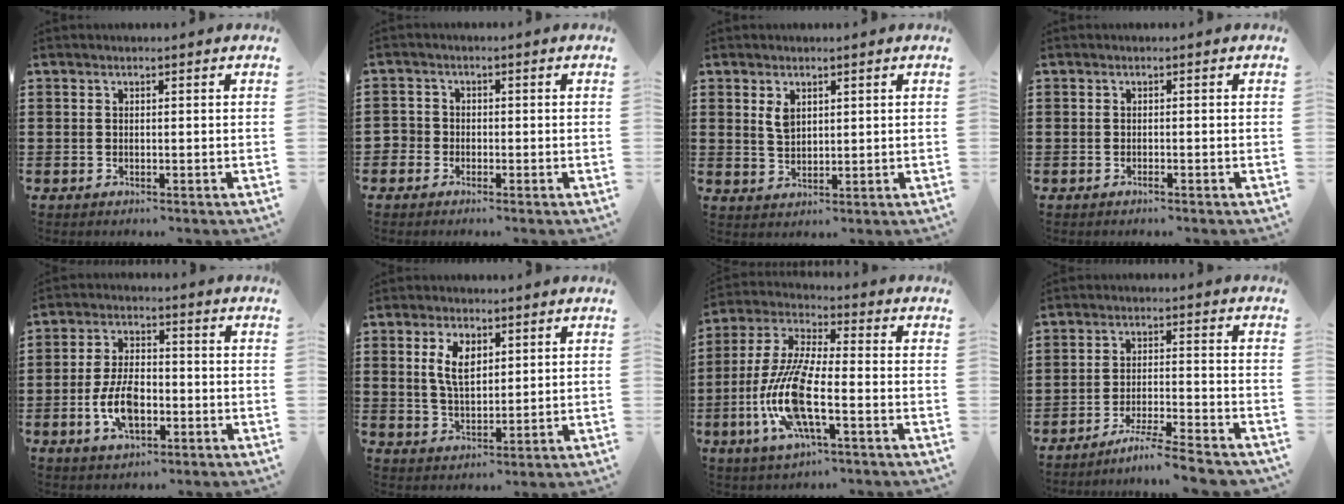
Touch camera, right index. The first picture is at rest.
{"total": 1.8, "force": [-1.2, 1.4, 0.0], "torque": [-0.008, 0.002, -0.028]}
{"total": 2.7, "force": [1.4, 1.5, 1.8], "torque": [-0.041, 0.002, 0.027]}
{"total": 0.6, "force": [-0.4, 0.0, 0.4], "torque": [-0.008, -0.004, -0.007]}
{"total": 6.9, "force": [-2.0, 3.5, 5.6], "torque": [-0.123, 0.002, -0.039]}
{"total": 5.7, "force": [2.1, 3.0, 4.3], "torque": [-0.087, 0.010, 0.034]}
{"total": 12.1, "force": [-4.0, 3.1, 11.1], "torque": [-0.250, -0.020, -0.076]}
{"total": 5.7, "force": [-5.2, -0.7, 2.2], "torque": [-0.043, -0.014, -0.101]}